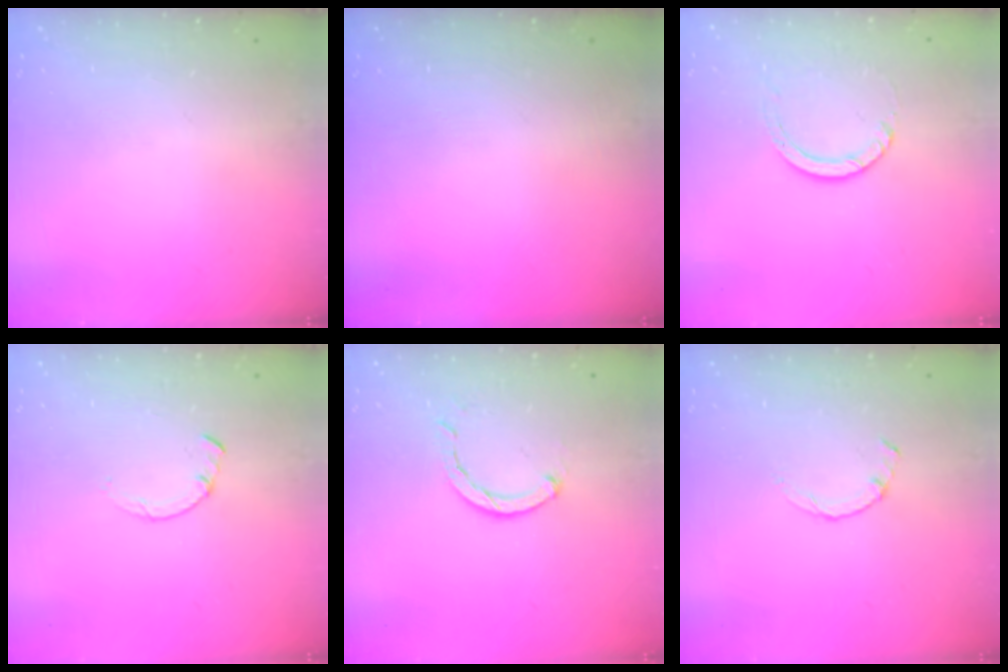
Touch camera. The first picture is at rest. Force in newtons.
{"total": 0.0}
{"total": 3.1, "press": 3.1, "slide": 0.3}
{"total": 0.7, "press": 0.6, "slide": 0.2}
{"total": 2.4, "press": 2.3, "slide": 0.4}
{"total": 0.8, "press": 0.7, "slide": 0.2}